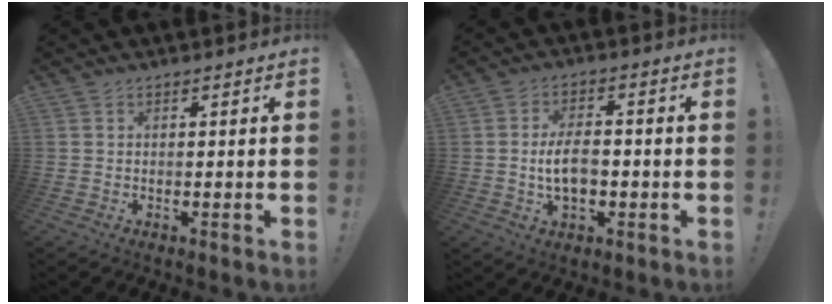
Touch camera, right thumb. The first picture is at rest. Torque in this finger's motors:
{"motor_torque": [-0.06, 0.33, 0.31, -0.22, 0.11]}